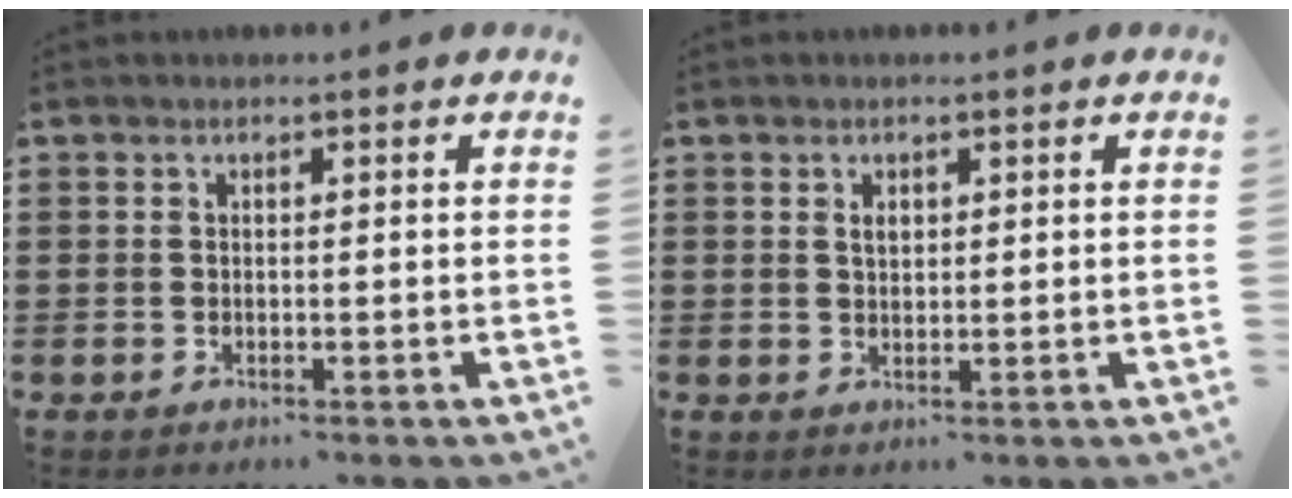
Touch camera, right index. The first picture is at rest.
{"total": 1.5, "force": [0.6, 0.9, 1.0], "torque": [-0.023, 0.005, 0.011]}